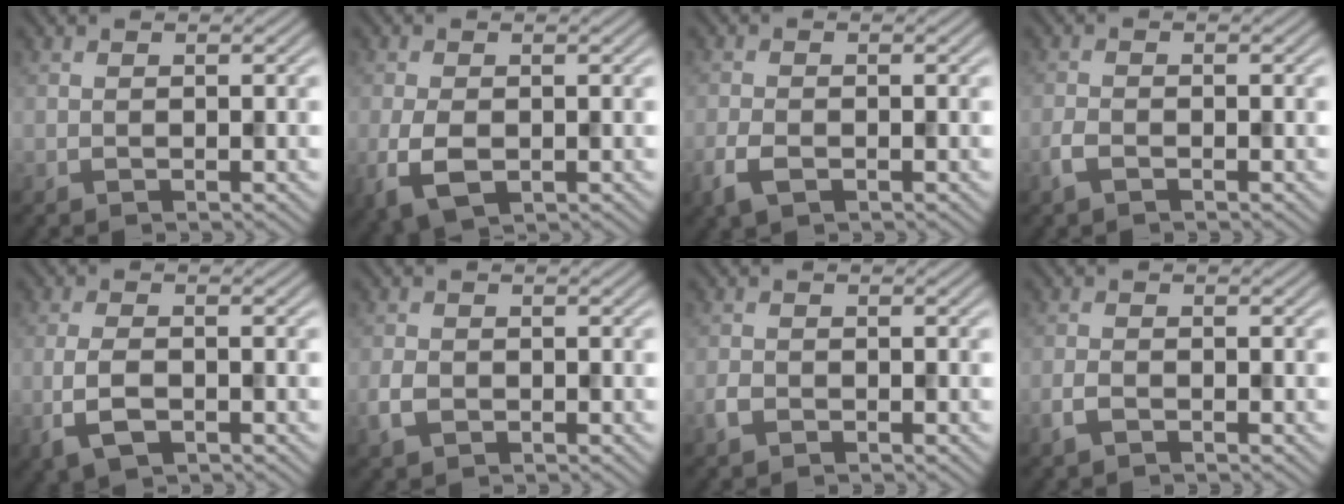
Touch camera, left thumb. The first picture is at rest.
{"total": 4.5, "force": [-1.1, 2.7, 3.5], "torque": [-0.089, -0.013, -0.019]}
{"total": 2.9, "force": [-1.5, 1.5, 2.0], "torque": [-0.048, -0.007, -0.033]}
{"total": 1.8, "force": [-1.1, 0.8, 1.1], "torque": [-0.028, -0.001, -0.027]}
{"total": 4.1, "force": [-1.5, 1.8, 3.4], "torque": [-0.081, -0.006, -0.034]}
{"total": 2.4, "force": [-0.9, 1.8, 1.4], "torque": [-0.036, -0.006, -0.022]}
{"total": 1.5, "force": [-0.9, 0.9, 0.7], "torque": [-0.016, 0.000, -0.022]}
{"total": 1.8, "force": [-1.1, 0.7, 1.1], "torque": [-0.028, -0.002, -0.027]}